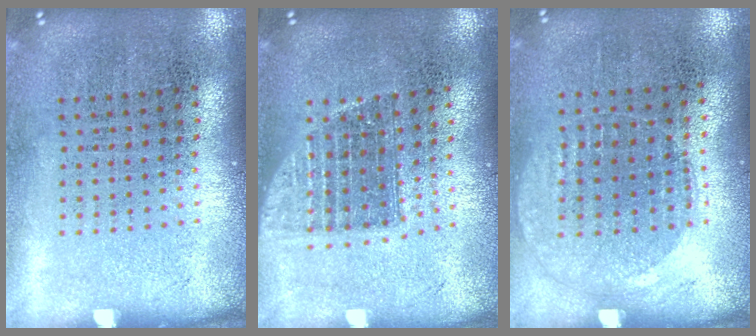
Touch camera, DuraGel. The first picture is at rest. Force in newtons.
{"total": 1.3, "press": 1.1, "slide": 0.7}
{"total": 1.0, "press": 0.9, "slide": 0.4}